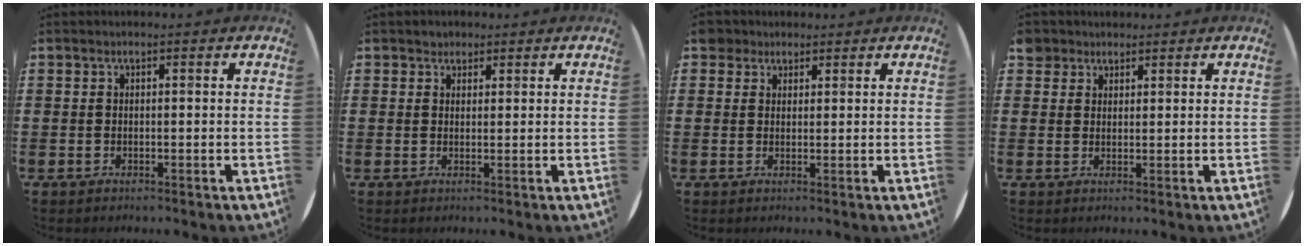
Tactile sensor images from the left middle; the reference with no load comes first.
{"total": 1.2, "force": [1.1, 0.5, -0.1], "torque": [0.001, 0.001, 0.022]}
{"total": 2.4, "force": [2.0, 1.4, 0.2], "torque": [-0.002, 0.004, 0.038]}
{"total": 2.6, "force": [2.1, 1.6, -0.1], "torque": [0.003, 0.005, 0.040]}